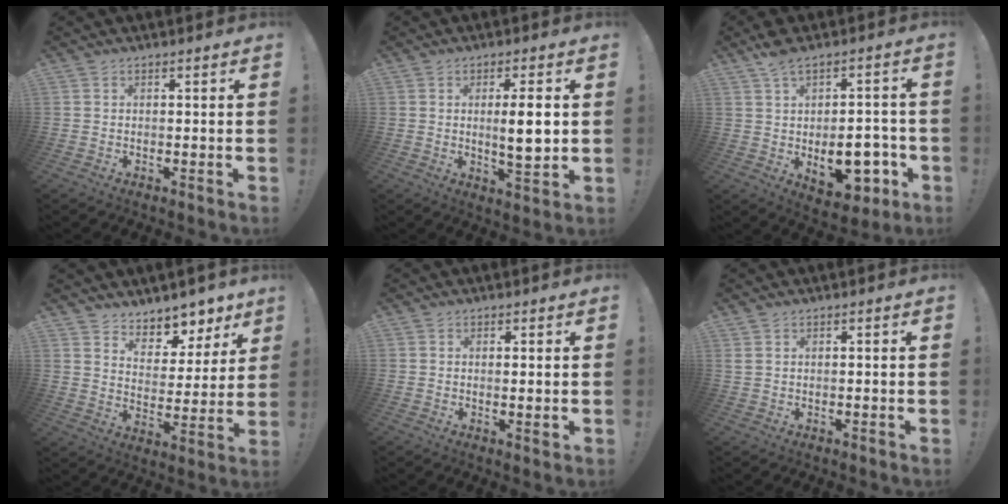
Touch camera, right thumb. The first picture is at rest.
{"total": 8.4, "force": [0.5, 1.6, 8.2], "torque": [-0.134, -0.008, 0.002]}
{"total": 15.6, "force": [-2.0, 8.4, 13.0], "torque": [-0.181, 0.017, -0.022]}
{"total": 8.3, "force": [7.2, 3.9, 1.1], "torque": [-0.007, -0.076, 0.134]}
{"total": 1.6, "force": [0.4, 0.0, 1.6], "torque": [-0.022, -0.004, 0.004]}
{"total": 0.8, "force": [0.3, 0.3, 0.7], "torque": [-0.022, 0.003, 0.008]}